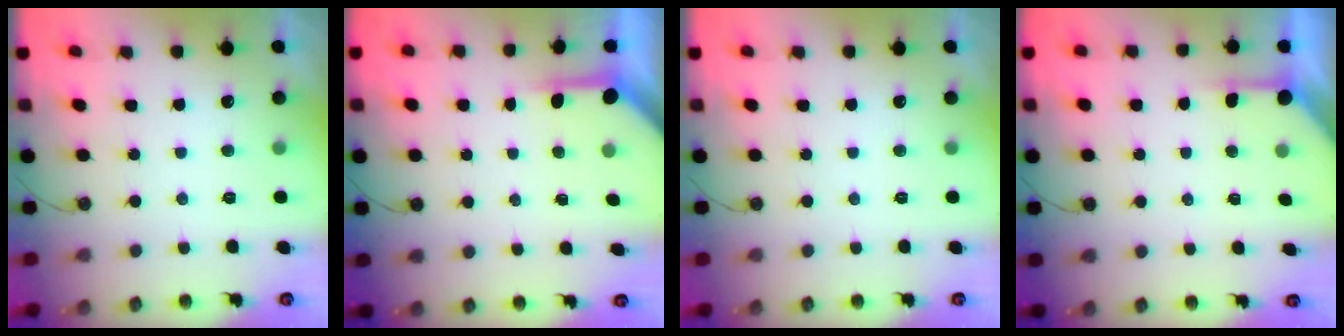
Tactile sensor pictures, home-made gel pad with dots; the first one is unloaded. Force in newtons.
{"total": 4.0, "press": 4.0, "slide": 0.3}
{"total": 0.0}
{"total": 3.6, "press": 3.5, "slide": 0.4}